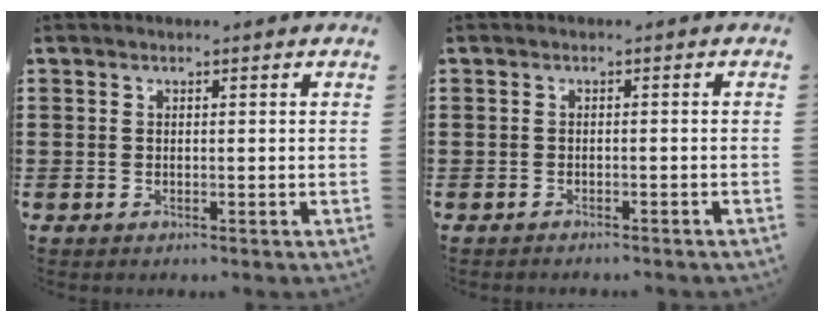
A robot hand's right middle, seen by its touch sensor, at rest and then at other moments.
{"total": 0.7, "force": [-0.7, 0.0, 0.0], "torque": [-0.003, -0.002, -0.015]}